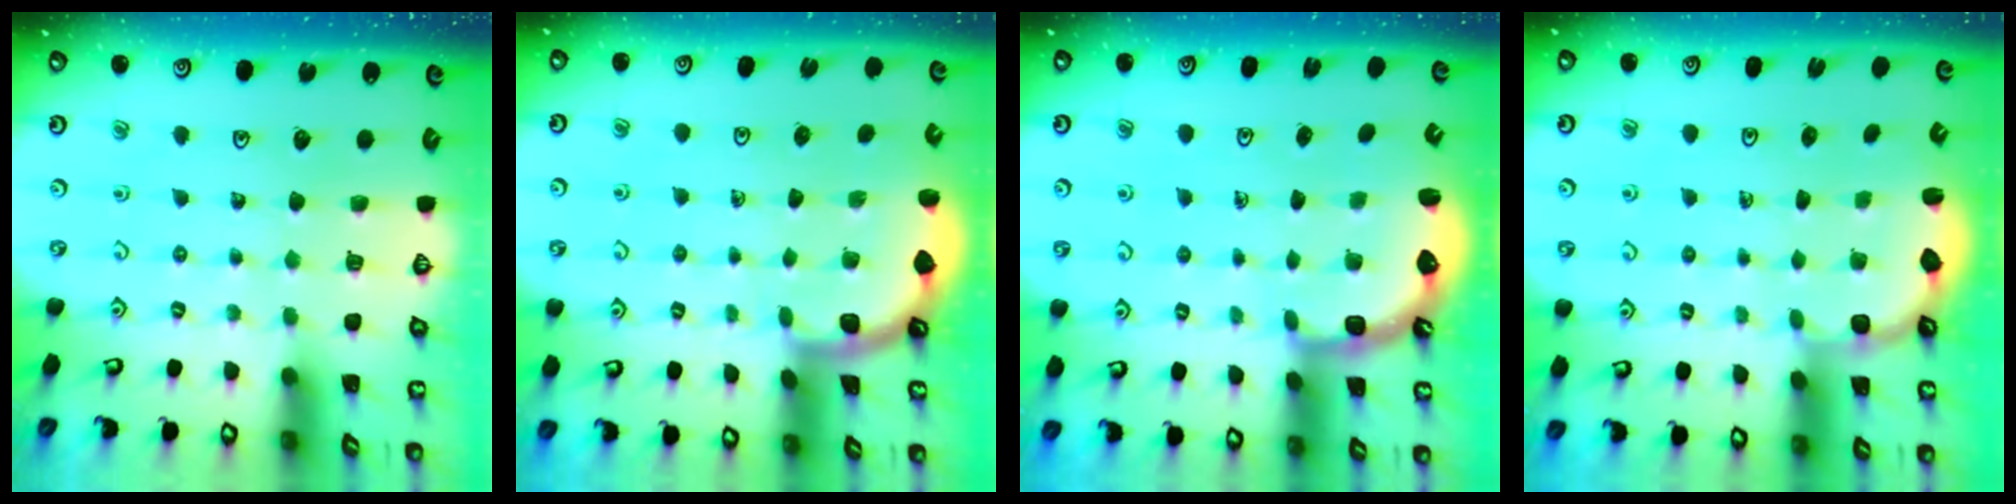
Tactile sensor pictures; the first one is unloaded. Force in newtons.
{"total": 1.7, "press": 1.7, "slide": 0.0}
{"total": 2.7, "press": 2.0, "slide": 1.9}
{"total": 2.9, "press": 2.6, "slide": 1.2}